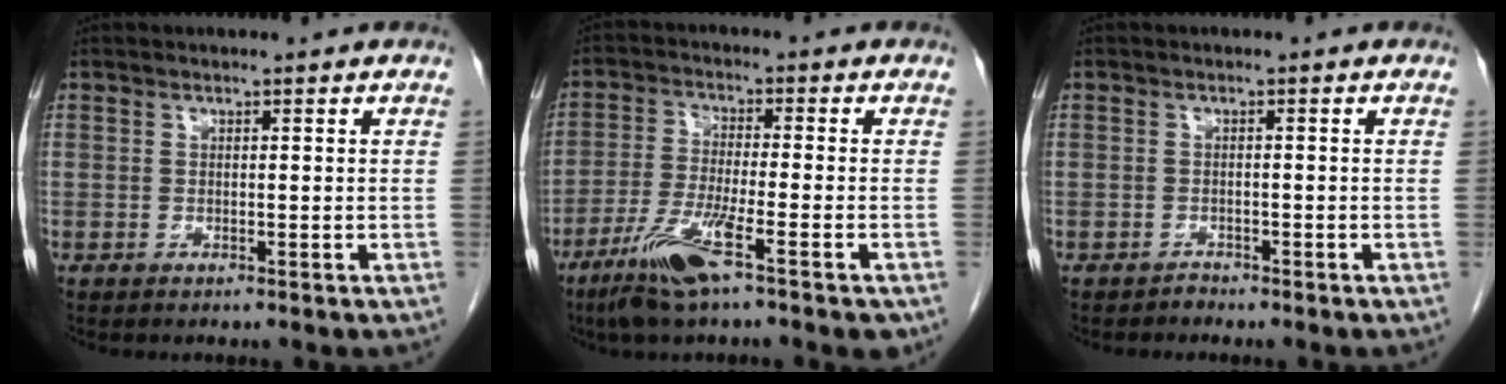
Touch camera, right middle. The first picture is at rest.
{"total": 9.5, "force": [-5.6, 0.3, 7.7], "torque": [-0.156, -0.022, -0.103]}
{"total": 0.7, "force": [-0.7, 0.2, -0.2], "torque": [0.004, 0.000, -0.013]}